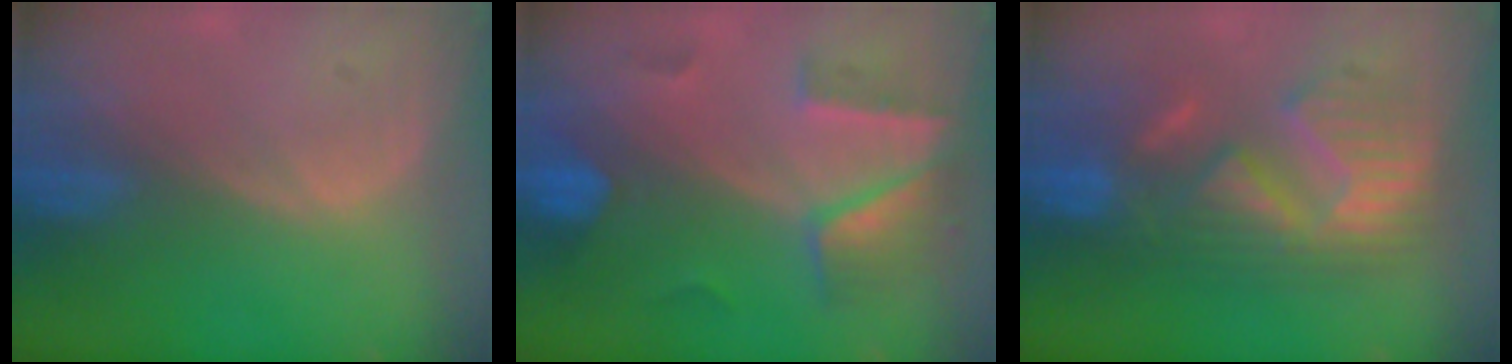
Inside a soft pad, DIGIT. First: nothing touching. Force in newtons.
{"total": 6.9, "press": 6.9, "slide": 0.7}
{"total": 10.4, "press": 10.4, "slide": 0.7}